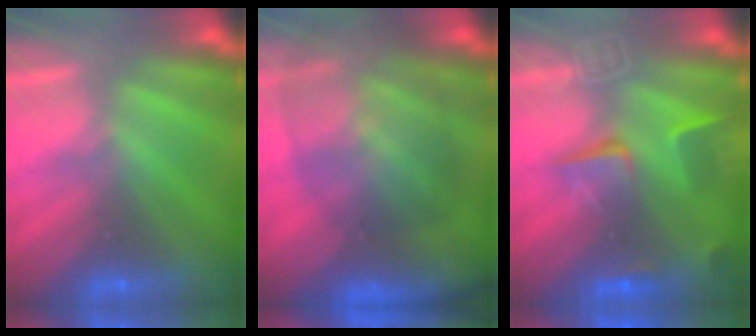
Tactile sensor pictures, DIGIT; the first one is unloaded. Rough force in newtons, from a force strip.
{"total": 11.5}
{"total": 7.5}